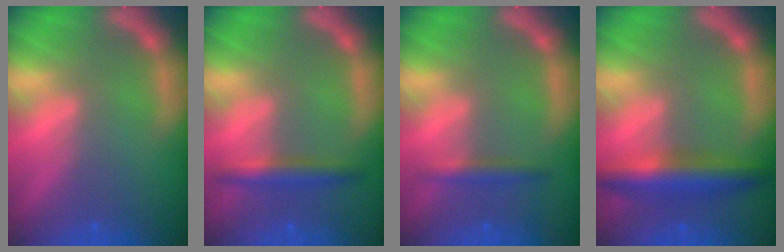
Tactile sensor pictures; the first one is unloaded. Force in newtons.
{"total": 3.0}
{"total": 1.9}
{"total": 5.5}